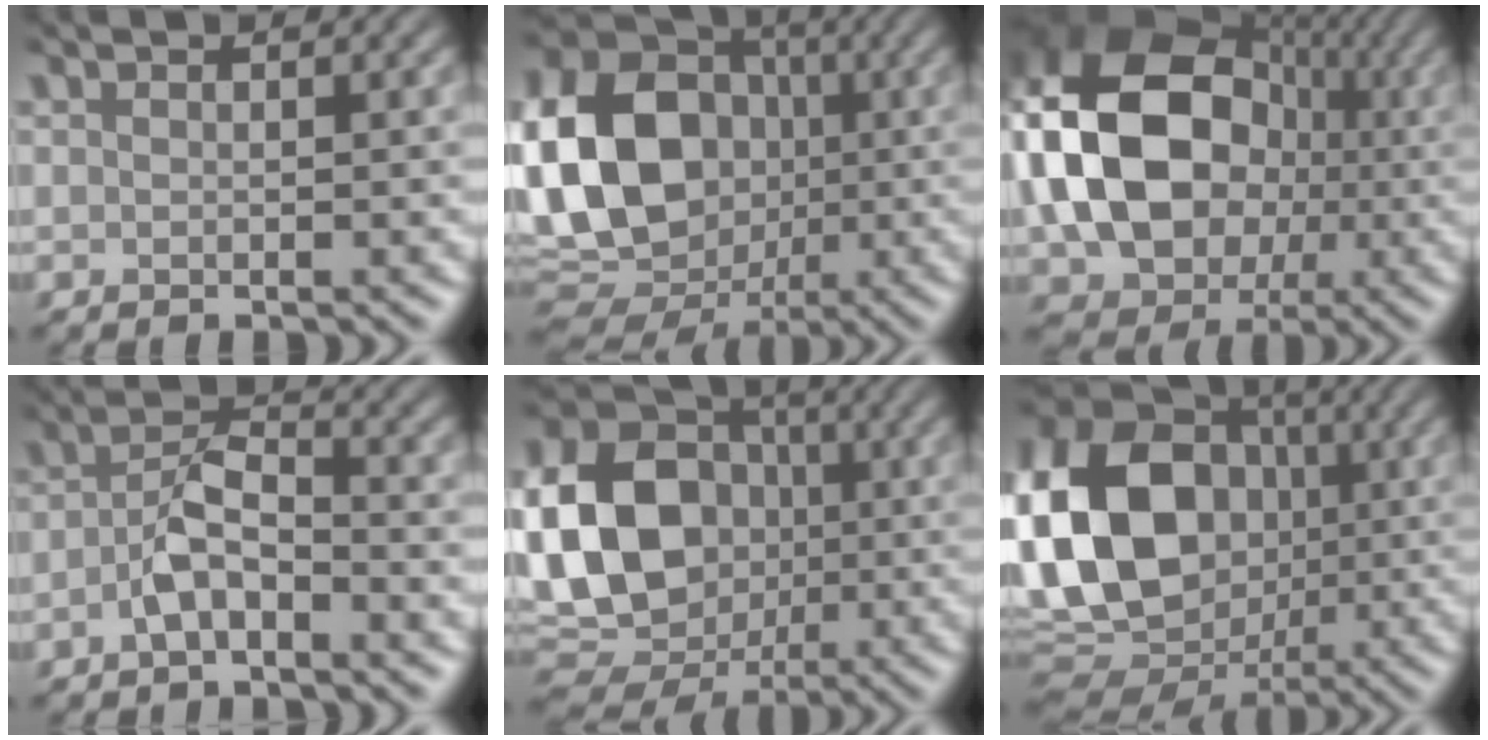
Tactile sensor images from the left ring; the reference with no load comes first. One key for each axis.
{"total": 17.0, "fx": -0.6, "fy": 13.5, "fz": 10.4, "tx": -0.215, "ty": -0.002, "tz": -0.023}
{"total": 14.8, "fx": -0.4, "fy": 11.5, "fz": 9.3, "tx": -0.185, "ty": 0.011, "tz": -0.022}
{"total": 3.1, "fx": -1.5, "fy": 1.1, "fz": 2.5, "tx": -0.049, "ty": 0.009, "tz": -0.035}
{"total": 14.7, "fx": -0.7, "fy": 11.6, "fz": 8.9, "tx": -0.181, "ty": -0.009, "tz": -0.012}
{"total": 17.8, "fx": -0.4, "fy": 13.9, "fz": 11.2, "tx": -0.233, "ty": 0.004, "tz": -0.014}